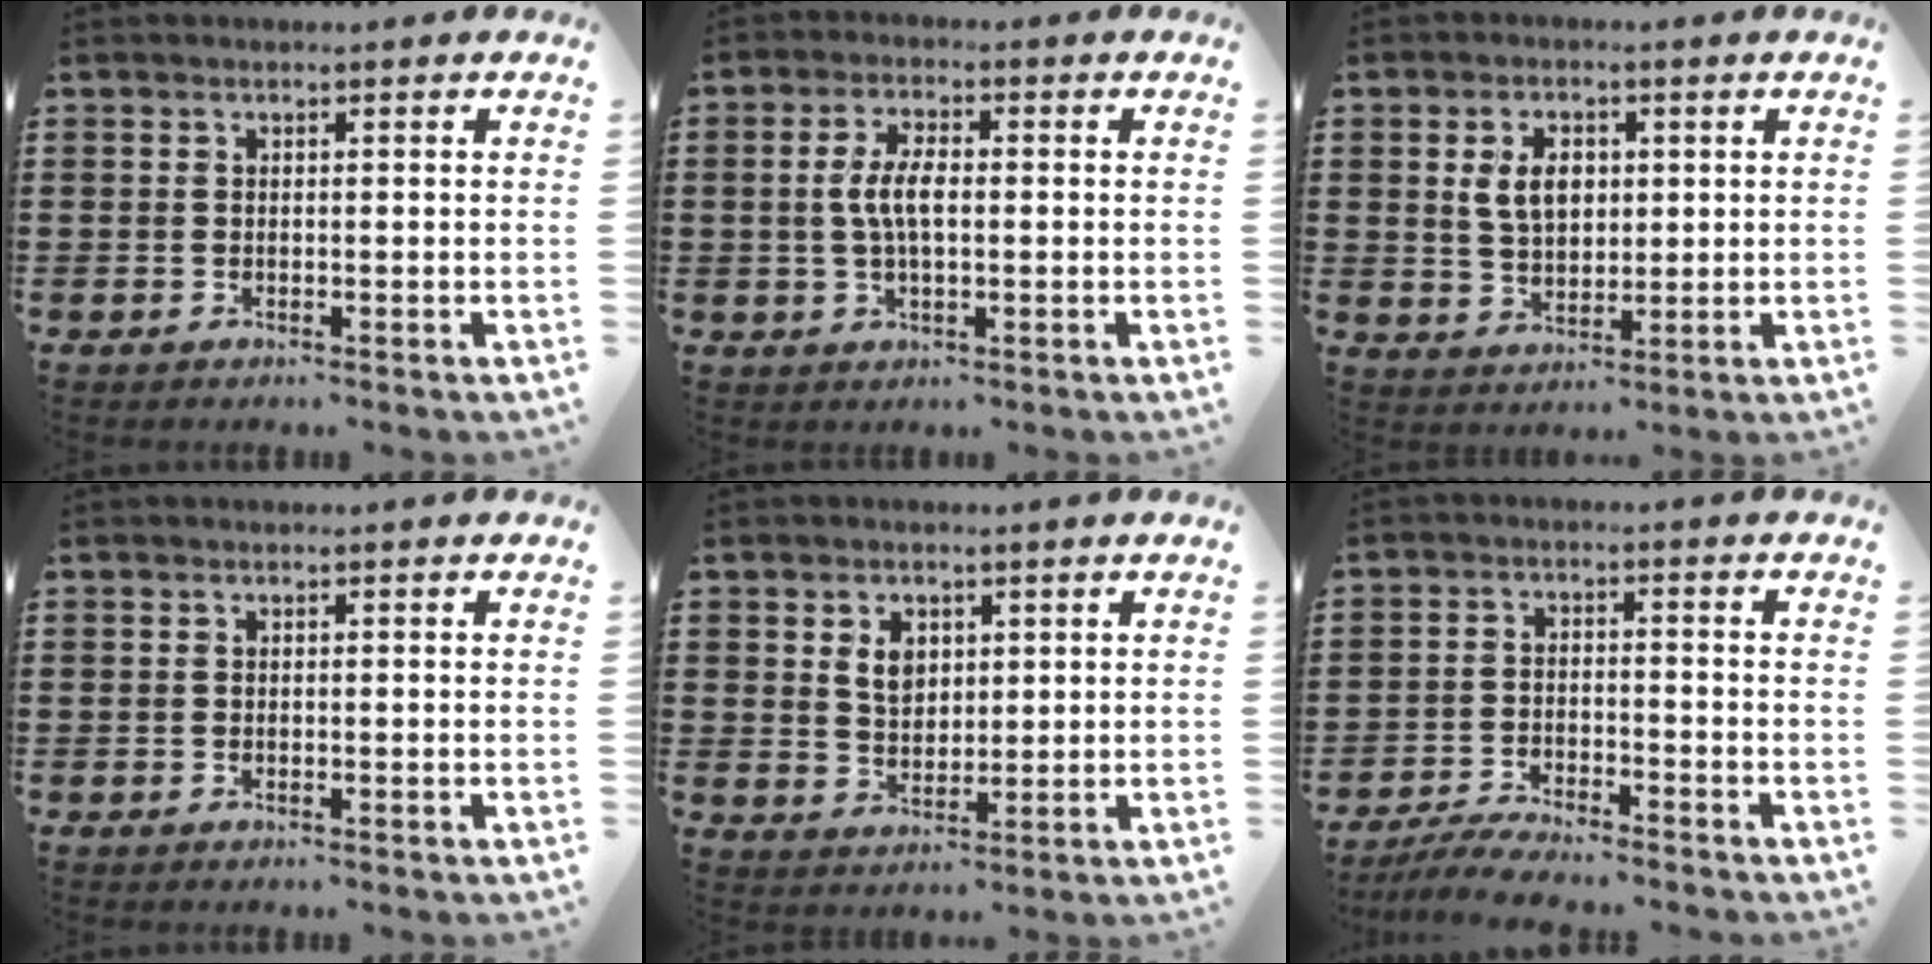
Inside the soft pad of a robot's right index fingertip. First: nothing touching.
{"total": 5.5, "force": [0.1, 2.2, 5.0], "torque": [-0.109, 0.002, -0.006]}
{"total": 5.4, "force": [1.2, 3.6, 3.9], "torque": [-0.087, 0.009, 0.015]}
{"total": 0.0}
{"total": 4.0, "force": [1.4, 2.8, 2.5], "torque": [-0.051, 0.008, 0.022]}
{"total": 4.0, "force": [-3.9, 0.0, 0.9], "torque": [-0.016, 0.002, -0.079]}